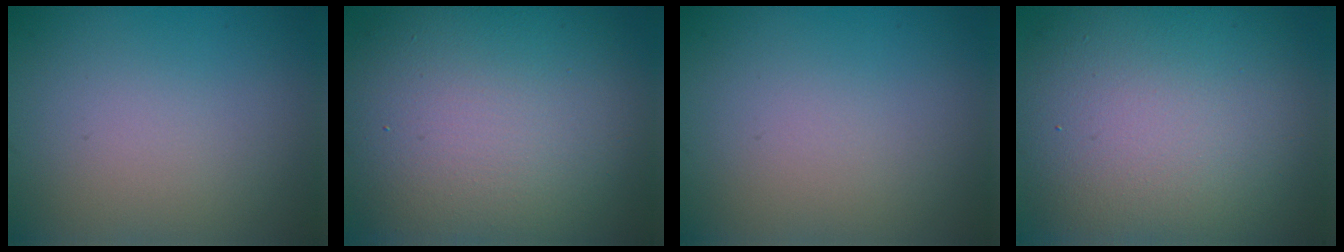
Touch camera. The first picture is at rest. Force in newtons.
{"total": 13.1, "press": 13.1, "slide": 0.6}
{"total": 0.0}
{"total": 13.4, "press": 13.3, "slide": 0.8}